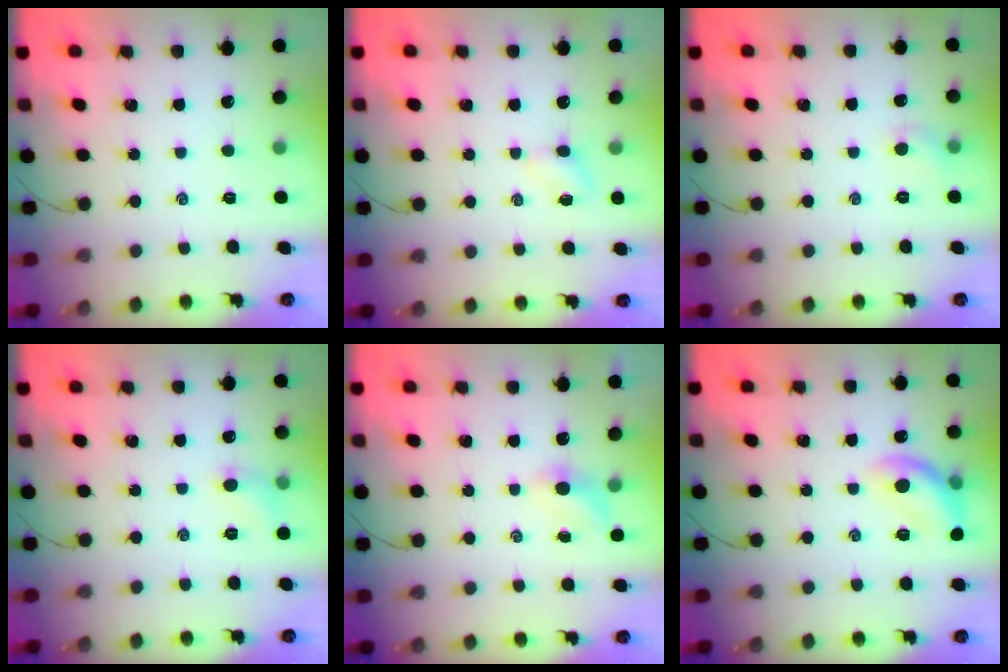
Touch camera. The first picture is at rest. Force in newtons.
{"total": 3.4, "press": 3.3, "slide": 0.9}
{"total": 4.8, "press": 4.5, "slide": 1.5}
{"total": 5.9, "press": 5.6, "slide": 1.9}
{"total": 3.8, "press": 3.6, "slide": 1.1}
{"total": 12.5, "press": 12.4, "slide": 1.6}